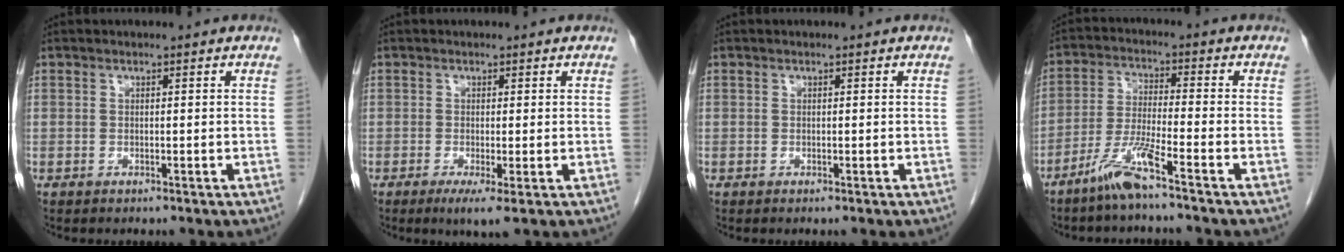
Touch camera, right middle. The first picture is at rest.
{"total": 3.3, "force": [-1.3, 0.2, 3.0], "torque": [-0.045, -0.010, -0.017]}
{"total": 0.0}
{"total": 6.6, "force": [-4.8, -0.6, 4.6], "torque": [-0.097, -0.014, -0.103]}